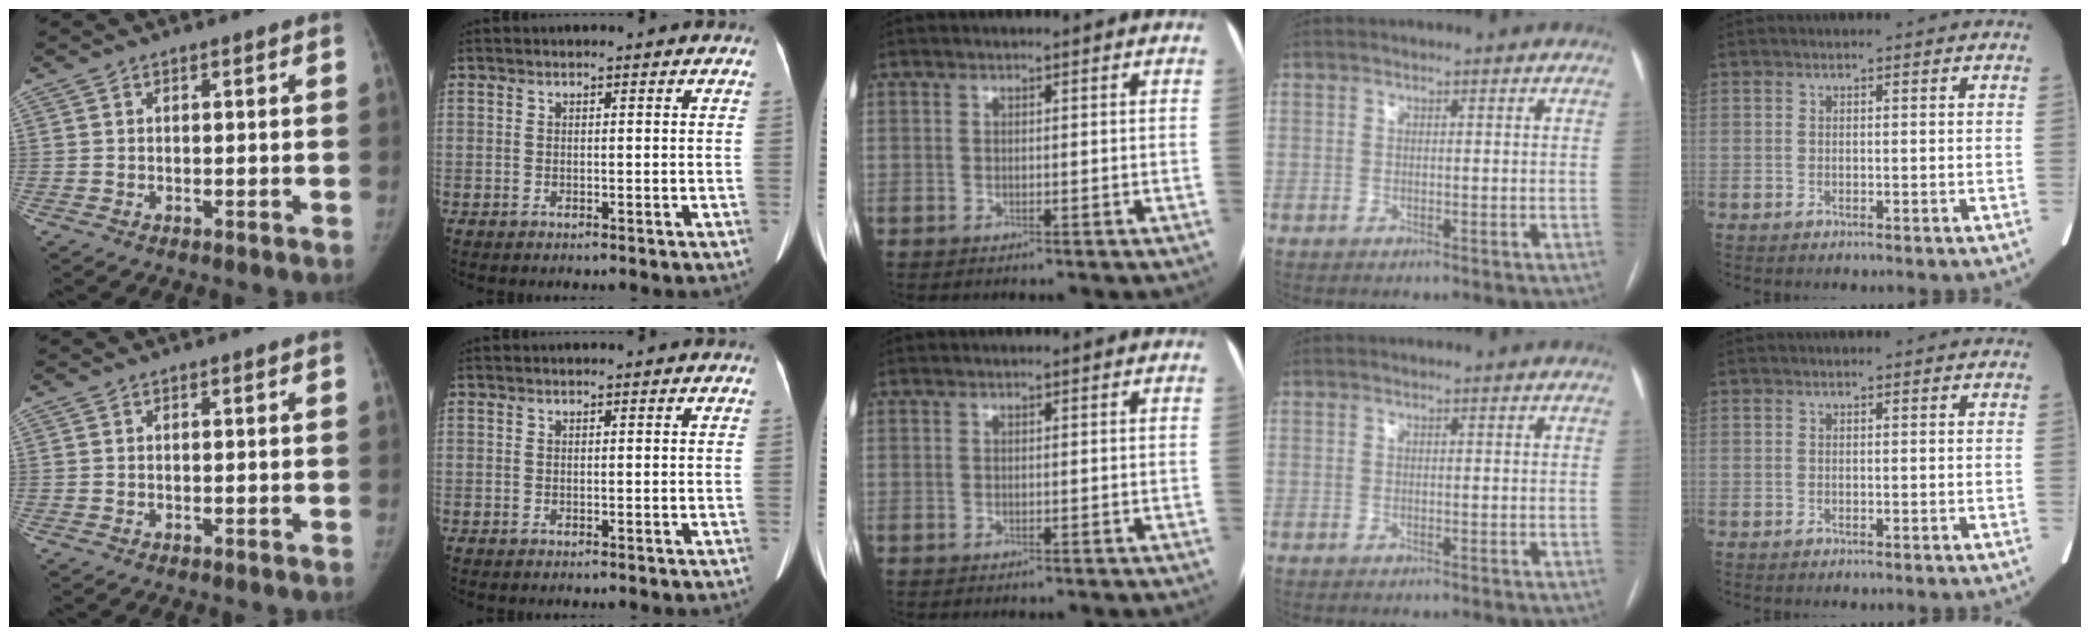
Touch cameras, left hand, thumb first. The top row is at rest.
{}